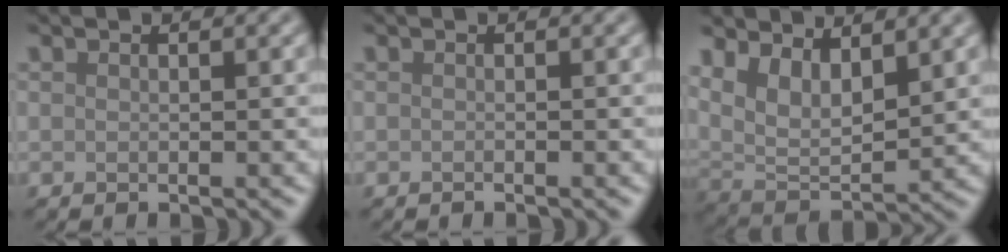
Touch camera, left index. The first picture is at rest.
{"total": 0.0}
{"total": 5.7, "force": [2.9, 3.0, 3.9], "torque": [-0.077, -0.014, 0.054]}